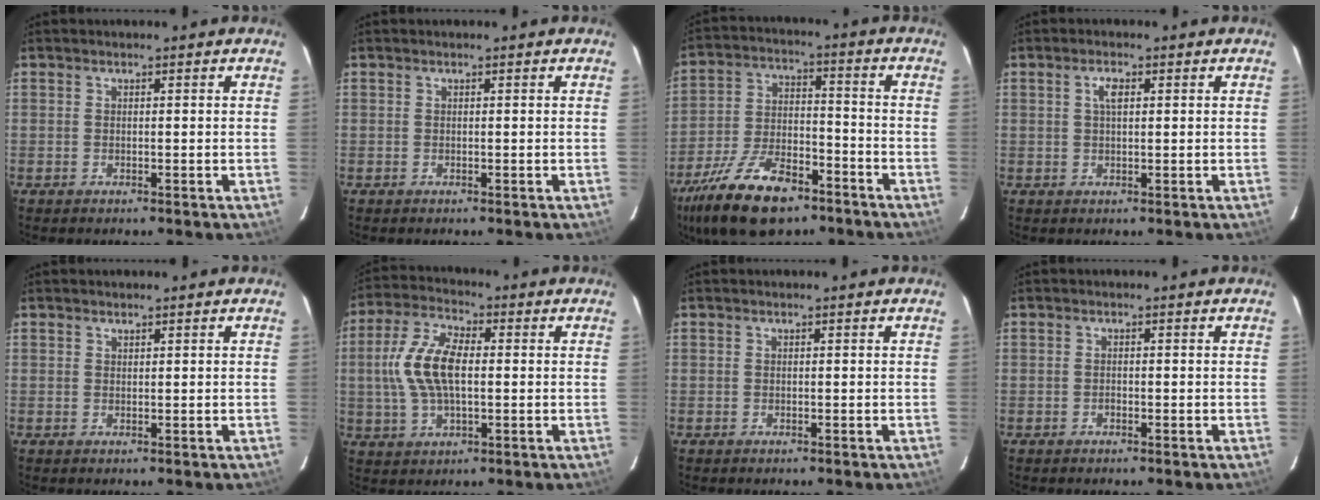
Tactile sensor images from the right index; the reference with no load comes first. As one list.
[{"total": 0.0}, {"total": 18.5, "force": [-12.4, 8.2, 11.1], "torque": [-0.233, -0.017, -0.214]}, {"total": 2.3, "force": [0.7, 1.0, 2.0], "torque": [-0.039, 0.007, 0.013]}, {"total": 0.6, "force": [0.5, 0.3, 0.1], "torque": [-0.001, 0.001, 0.011]}, {"total": 11.7, "force": [0.5, 5.7, 10.2], "torque": [-0.215, 0.015, 0.009]}, {"total": 0.0}, {"total": 0.6, "force": [-0.4, 0.4, 0.3], "torque": [-0.004, 0.001, -0.007]}]